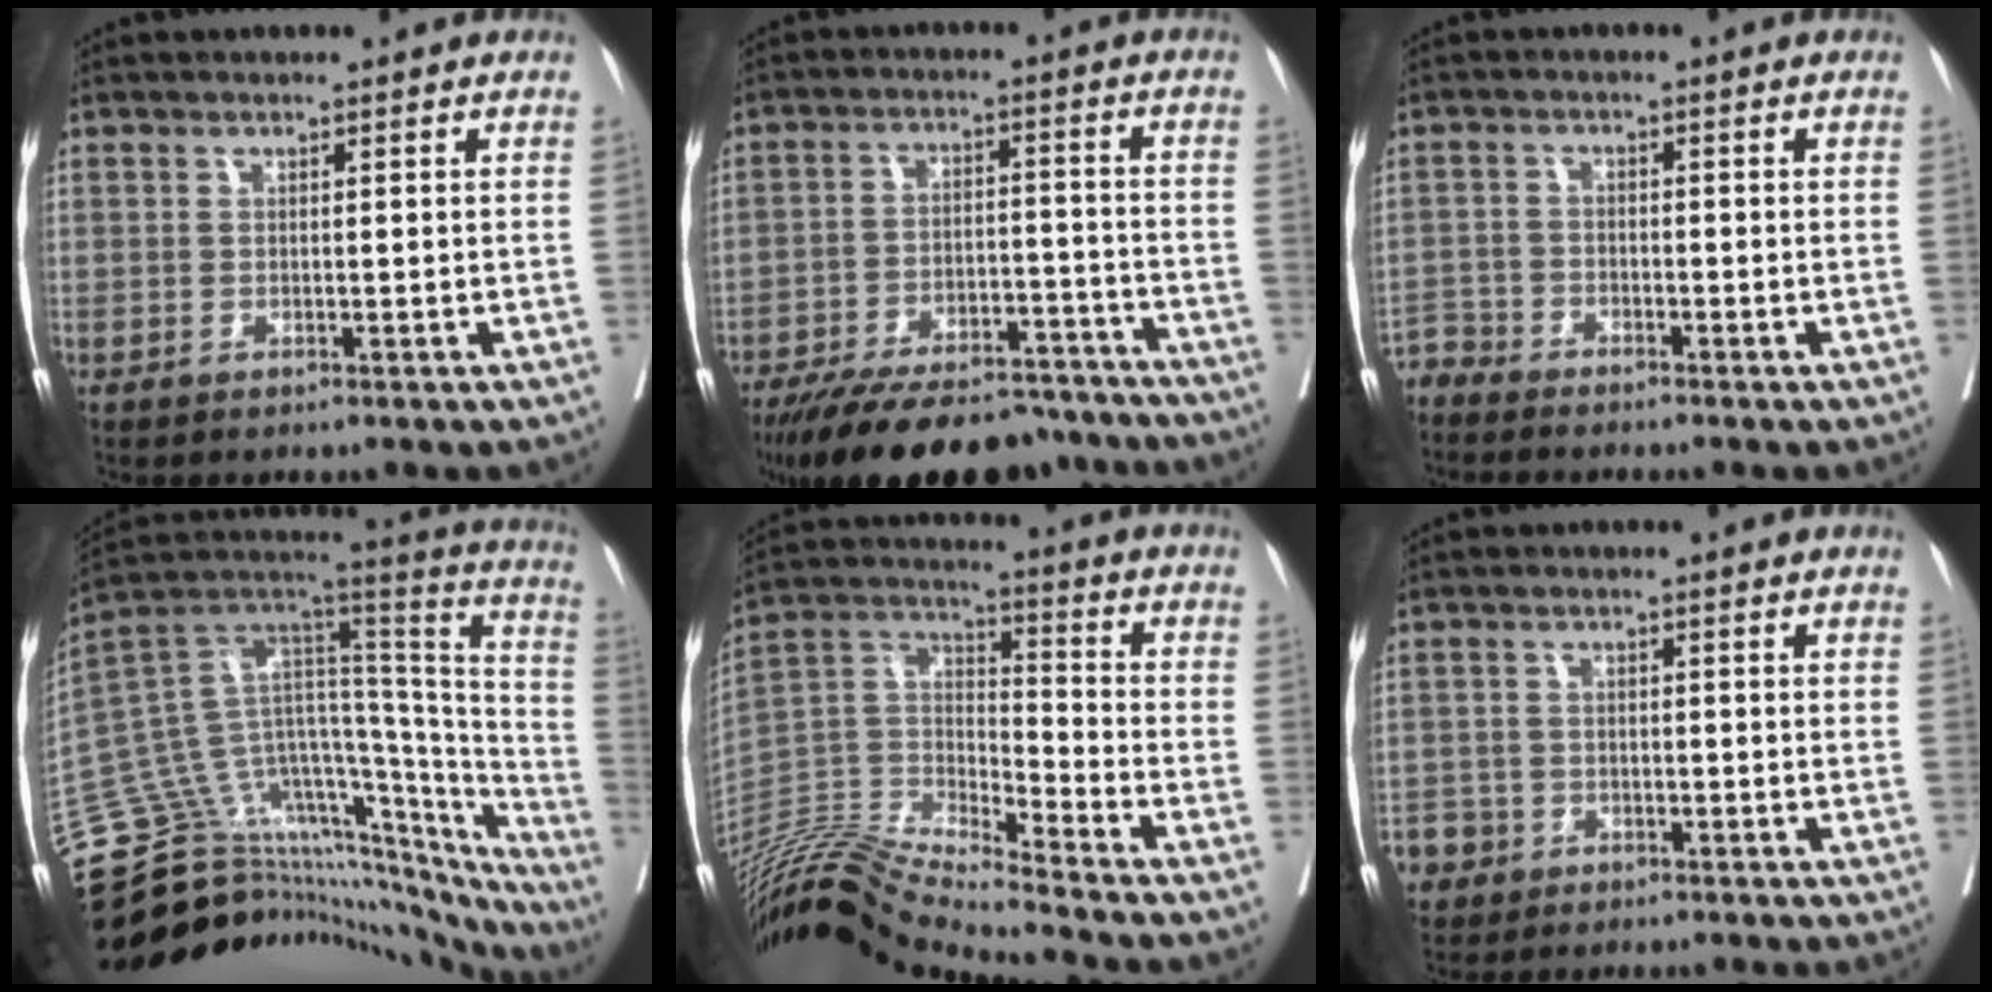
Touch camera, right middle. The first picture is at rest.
{"total": 20.9, "force": [-18.0, 6.3, 8.7], "torque": [-0.140, -0.005, -0.262]}
{"total": 3.9, "force": [-3.8, 0.2, -0.7], "torque": [0.021, -0.011, -0.076]}
{"total": 42.1, "force": [-36.2, 14.6, 16.0], "torque": [-0.233, 0.032, -0.473]}
{"total": 16.0, "force": [-15.3, -1.1, 4.5], "torque": [-0.080, 0.034, -0.292]}
{"total": 3.6, "force": [-2.3, 2.8, -0.1], "torque": [0.003, 0.010, -0.045]}